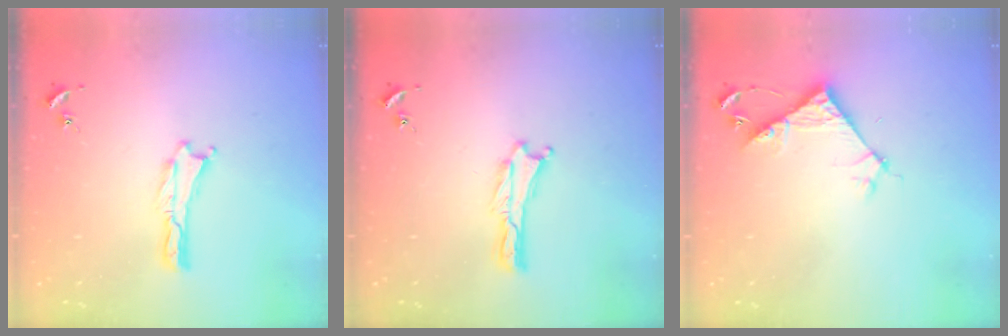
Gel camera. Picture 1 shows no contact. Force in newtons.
{"total": 0.0}
{"total": 5.8, "press": 5.8, "slide": 0.2}